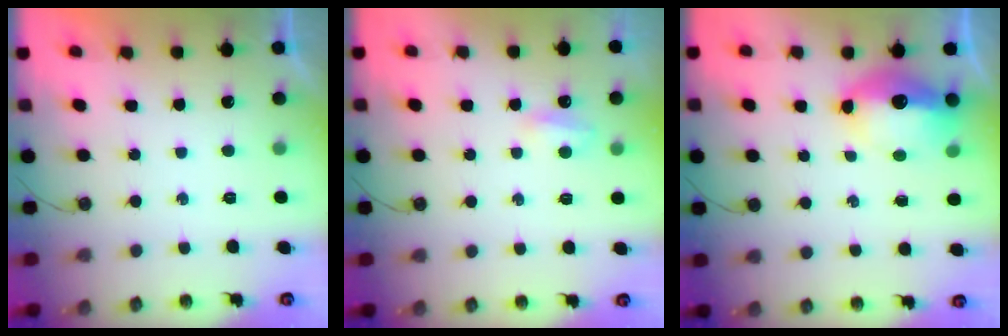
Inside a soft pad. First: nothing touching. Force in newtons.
{"total": 4.0, "press": 4.0, "slide": 0.7}
{"total": 14.5, "press": 12.7, "slide": 6.9}